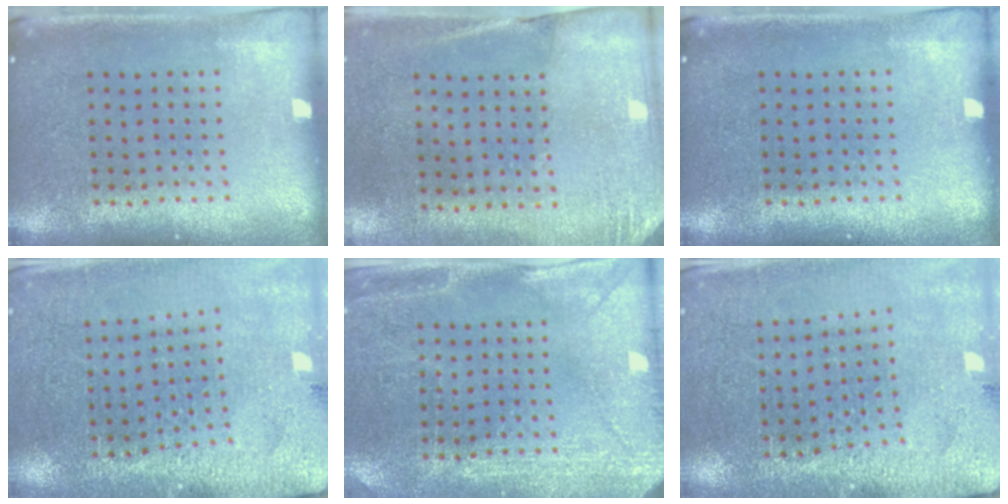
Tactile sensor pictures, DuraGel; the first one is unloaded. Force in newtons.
{"total": 2.6, "press": 2.3, "slide": 1.2}
{"total": 0.0}
{"total": 2.8, "press": 2.8, "slide": 0.1}
{"total": 2.9, "press": 2.8, "slide": 0.6}
{"total": 2.8, "press": 2.8, "slide": 0.1}